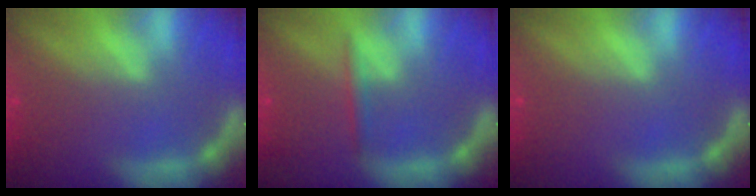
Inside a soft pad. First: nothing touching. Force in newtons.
{"total": 1.4}
{"total": 0.0}